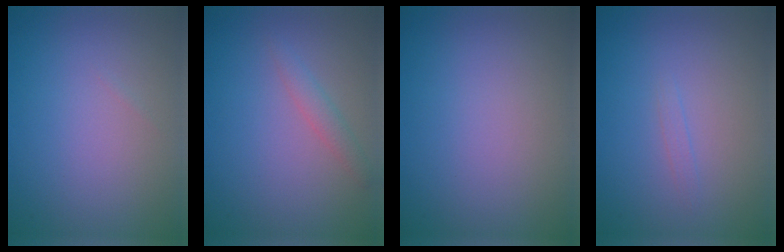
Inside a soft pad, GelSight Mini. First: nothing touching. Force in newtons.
{"total": 1.5, "press": 1.5, "slide": 0.2}
{"total": 0.0}
{"total": 0.6, "press": 0.6, "slide": 0.1}